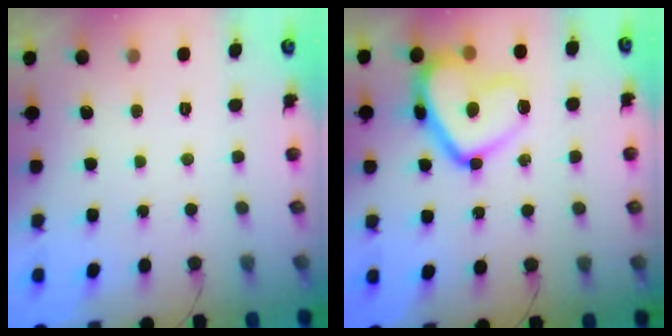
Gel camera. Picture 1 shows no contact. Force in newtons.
{"total": 16.9, "press": 16.9, "slide": 1.4}